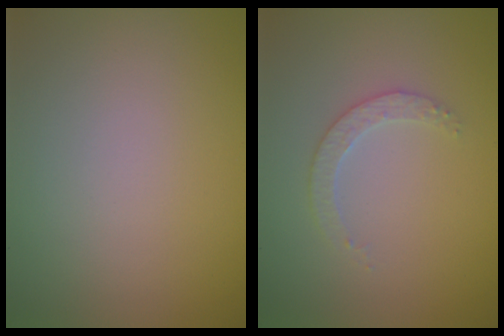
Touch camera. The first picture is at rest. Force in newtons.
{"total": 1.9, "press": 1.8, "slide": 0.6}